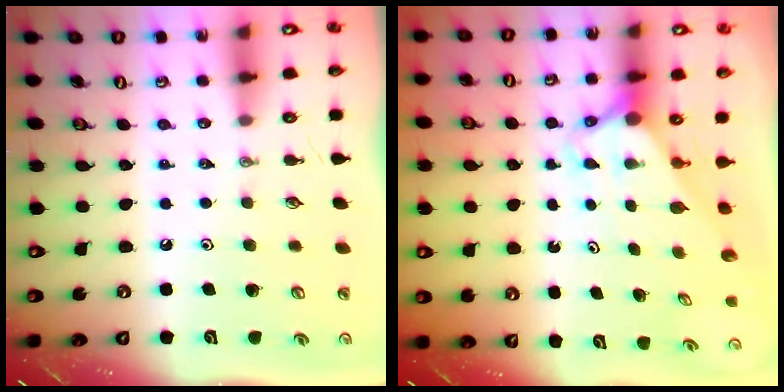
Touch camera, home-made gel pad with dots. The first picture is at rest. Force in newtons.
{"total": 2.6, "press": 2.6, "slide": 0.0}